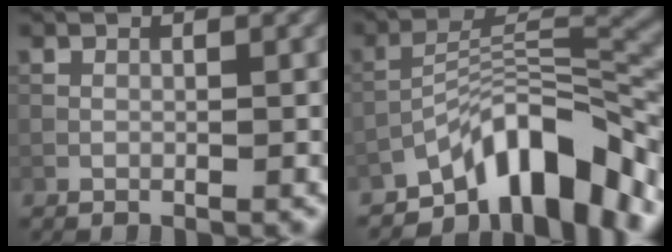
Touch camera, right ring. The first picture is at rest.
{"total": 9.7, "force": [-6.9, 2.9, 6.2], "torque": [-0.083, 0.013, -0.123]}